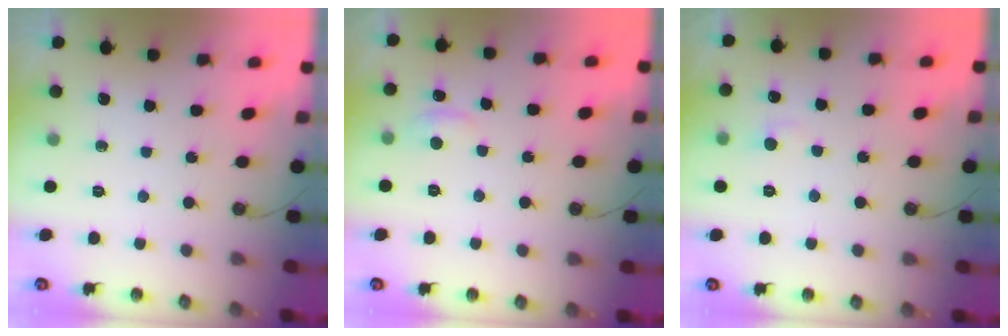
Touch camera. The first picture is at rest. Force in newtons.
{"total": 1.0, "press": 0.7, "slide": 0.8}
{"total": 1.3, "press": 1.2, "slide": 0.6}